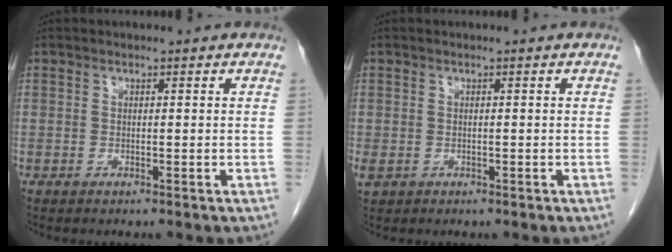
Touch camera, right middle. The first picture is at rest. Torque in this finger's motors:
{"motor_torque": [0.47, -0.16, 0.19, 0.04]}